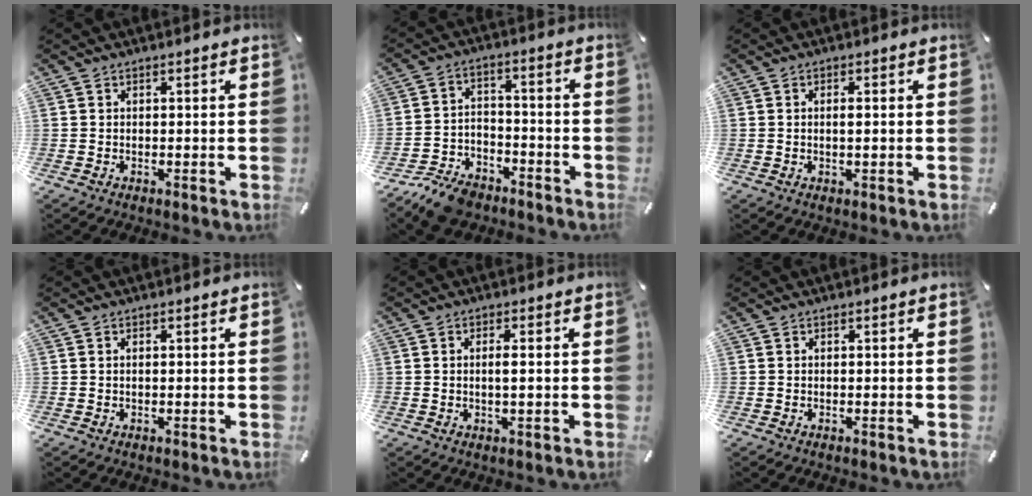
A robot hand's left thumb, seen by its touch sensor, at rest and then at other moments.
{"total": 9.8, "force": [-7.8, 4.8, 3.4], "torque": [-0.056, 0.052, -0.144]}
{"total": 1.7, "force": [0.1, 0.4, 1.6], "torque": [-0.031, -0.001, 0.001]}
{"total": 0.6, "force": [0.1, 0.2, 0.6], "torque": [-0.012, 0.000, 0.001]}
{"total": 2.6, "force": [0.2, 0.5, 2.6], "torque": [-0.050, -0.003, 0.001]}
{"total": 0.0}